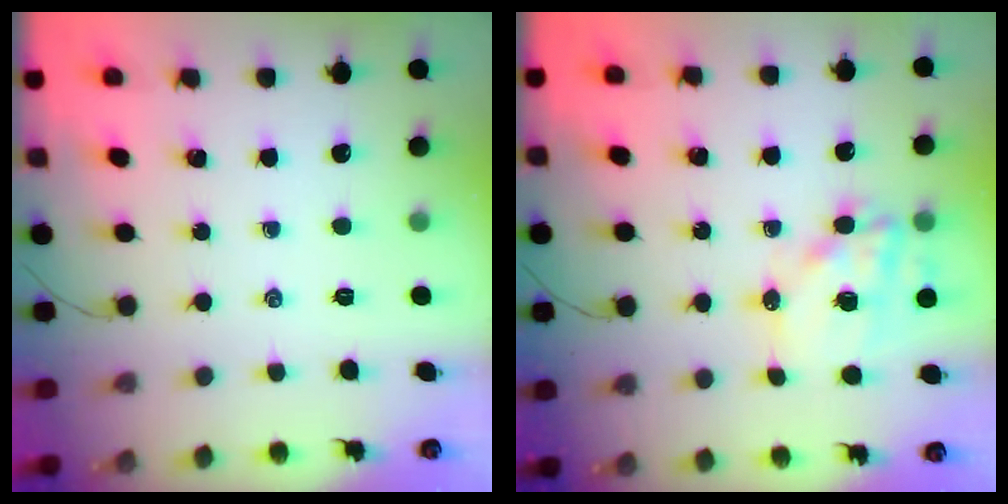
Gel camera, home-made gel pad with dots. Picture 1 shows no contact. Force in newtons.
{"total": 14.2, "press": 13.8, "slide": 3.3}